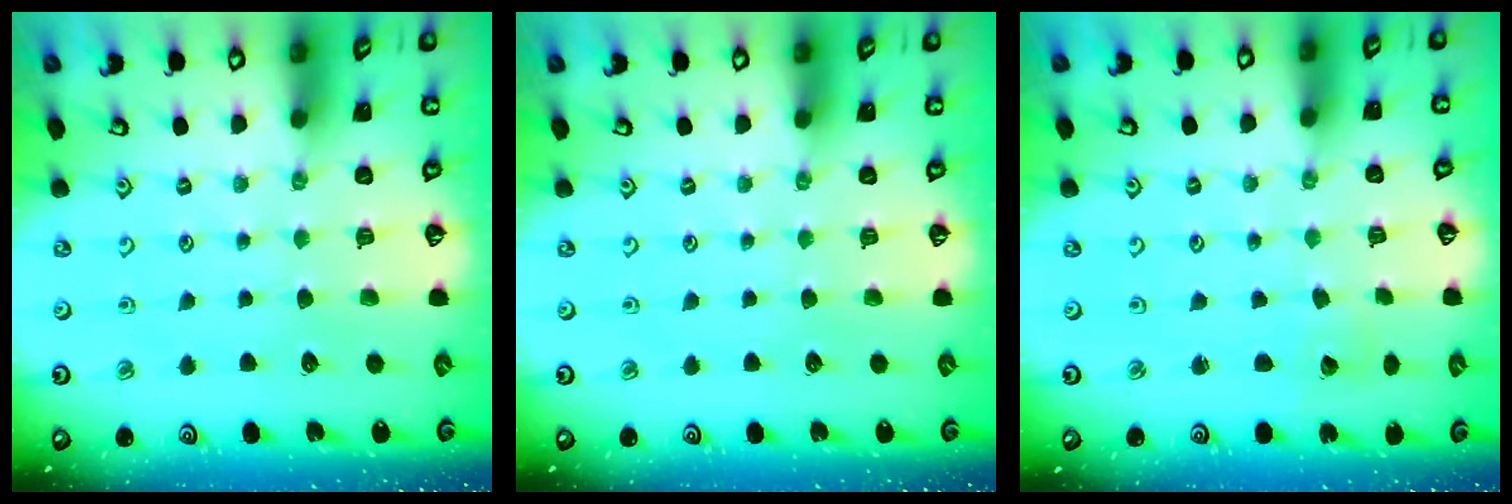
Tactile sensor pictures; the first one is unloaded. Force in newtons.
{"total": 0.0}
{"total": 1.6, "press": 1.6, "slide": 0.1}